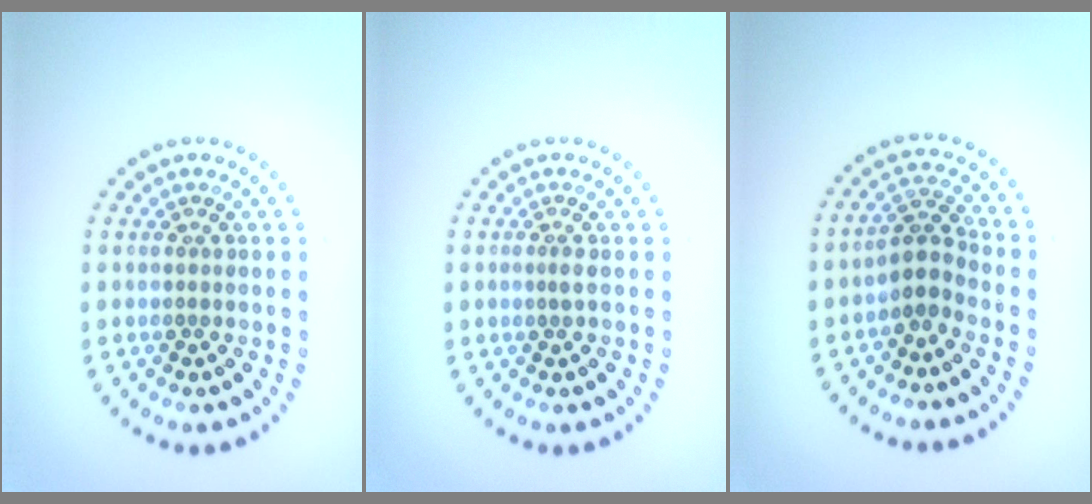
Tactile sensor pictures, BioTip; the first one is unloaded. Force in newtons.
{"total": 0.7, "press": 0.5, "slide": 0.6}
{"total": 2.6, "press": 2.0, "slide": 1.6}